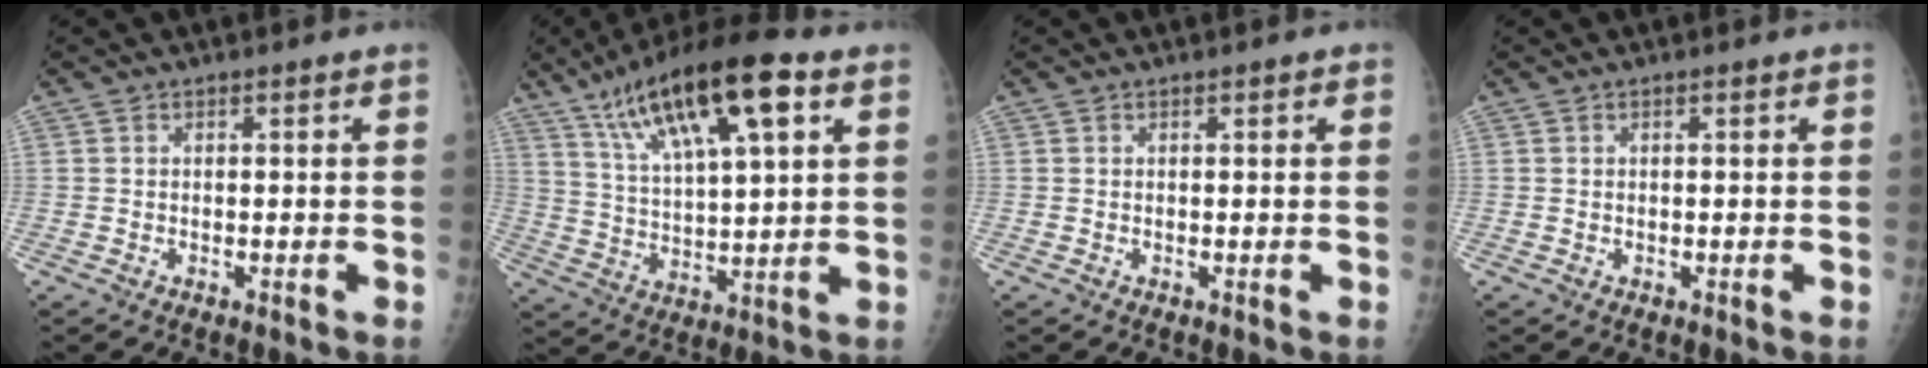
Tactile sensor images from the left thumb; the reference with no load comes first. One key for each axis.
{"total": 19.9, "fx": 10.0, "fy": 6.2, "fz": 16.0, "tx": -0.254, "ty": -0.012, "tz": 0.174}
{"total": 0.7, "fx": 0.4, "fy": 0.3, "fz": 0.5, "tx": -0.008, "ty": 0.001, "tz": 0.003}
{"total": 0.0}